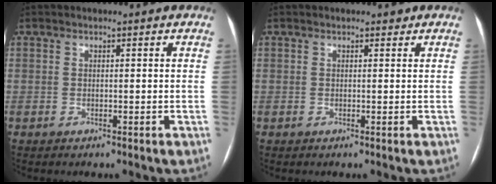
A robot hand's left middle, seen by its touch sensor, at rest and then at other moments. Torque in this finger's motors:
{"motor_torque": [-0.02, -0.01, -0.02, 0.00]}